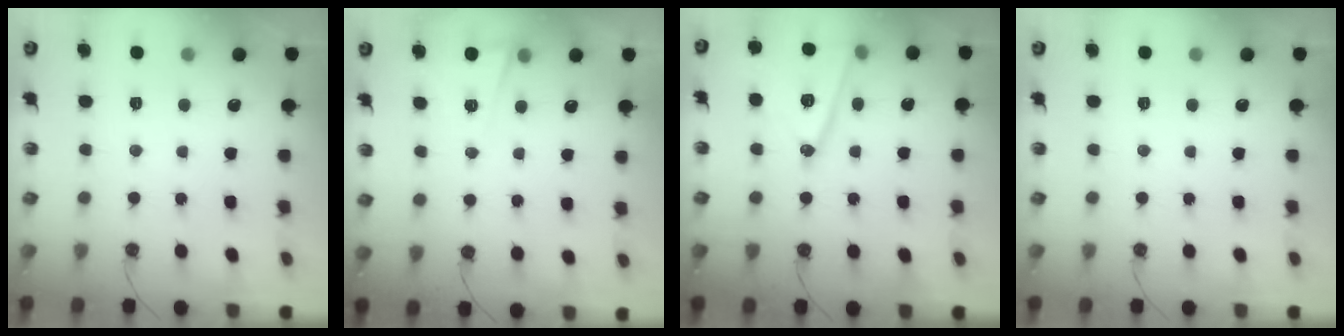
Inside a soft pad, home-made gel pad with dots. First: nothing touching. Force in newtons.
{"total": 2.8, "press": 2.4, "slide": 1.4}
{"total": 14.5, "press": 14.1, "slide": 3.3}
{"total": 0.0}